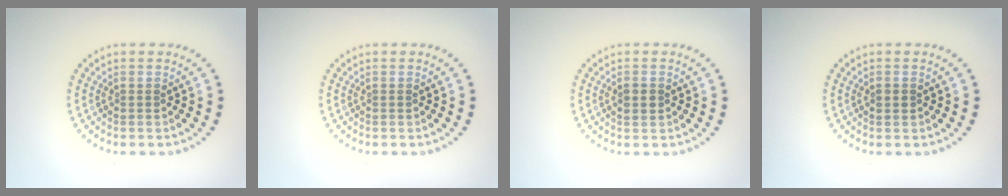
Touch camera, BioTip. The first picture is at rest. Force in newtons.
{"total": 0.0}
{"total": 1.2, "press": 1.2, "slide": 0.2}
{"total": 1.1, "press": 1.1, "slide": 0.1}